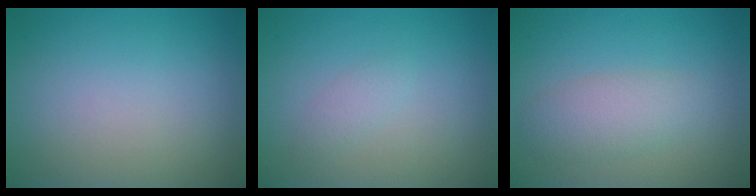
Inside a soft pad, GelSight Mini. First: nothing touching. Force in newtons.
{"total": 1.0, "press": 1.0, "slide": 0.1}
{"total": 3.0, "press": 3.0, "slide": 0.1}